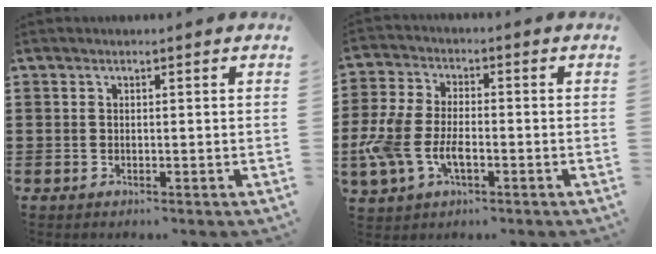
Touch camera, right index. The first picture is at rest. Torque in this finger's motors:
{"motor_torque": [1.86, -0.28, 0.47, 0.21]}